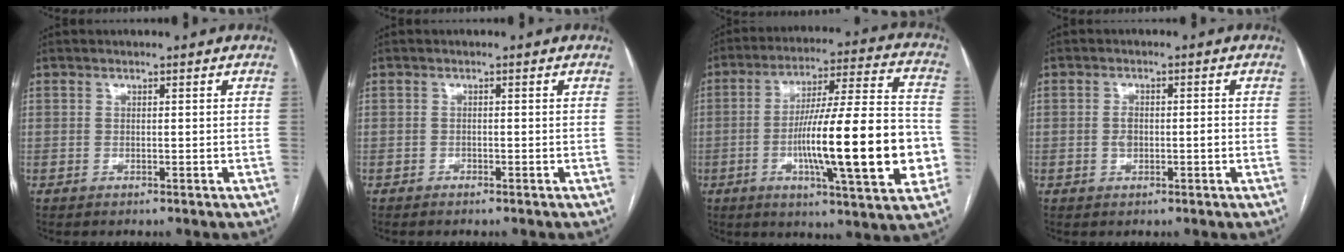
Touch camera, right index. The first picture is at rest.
{"total": 0.6, "force": [-0.6, 0.1, 0.2], "torque": [-0.008, -0.001, -0.010]}
{"total": 22.1, "force": [-4.5, 2.2, 21.5], "torque": [-0.313, 0.006, -0.066]}
{"total": 2.7, "force": [-0.4, 1.3, 2.3], "torque": [-0.046, 0.003, -0.005]}